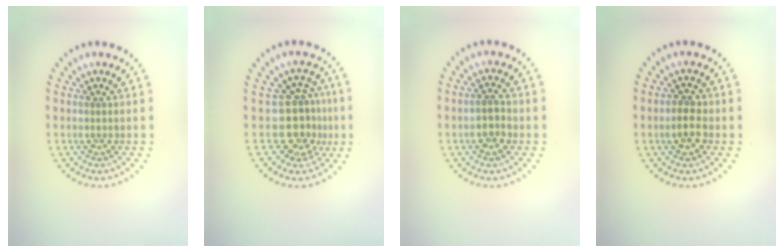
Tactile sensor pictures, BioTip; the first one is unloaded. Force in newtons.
{"total": 3.8, "press": 2.9, "slide": 2.4}
{"total": 1.7, "press": 1.7, "slide": 0.3}
{"total": 2.4, "press": 2.3, "slide": 0.4}